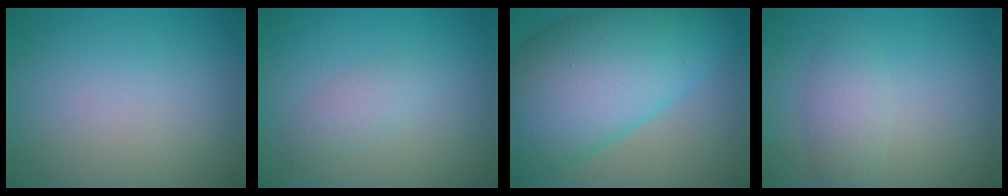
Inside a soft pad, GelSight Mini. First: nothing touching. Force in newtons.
{"total": 1.7, "press": 1.7, "slide": 0.1}
{"total": 15.1, "press": 15.1, "slide": 0.4}
{"total": 2.4, "press": 2.4, "slide": 0.0}